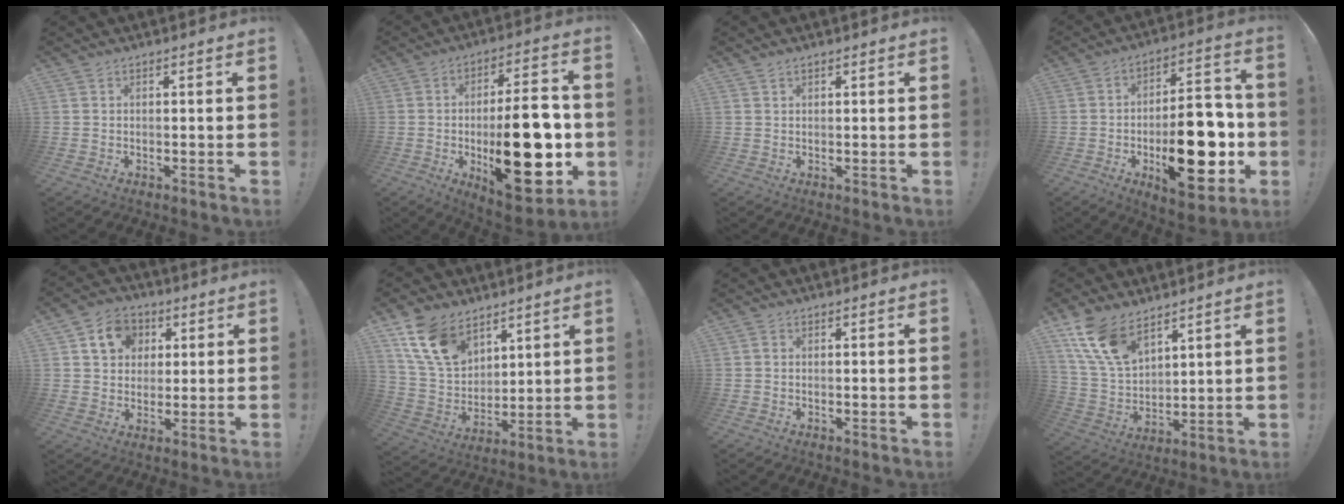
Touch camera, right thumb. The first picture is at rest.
{"total": 25.6, "force": [-4.0, 10.8, 22.8], "torque": [-0.348, 0.006, -0.051]}
{"total": 0.8, "force": [0.7, 0.3, 0.3], "torque": [-0.005, -0.001, 0.014]}
{"total": 23.6, "force": [-5.8, 11.3, 20.0], "torque": [-0.287, 0.032, -0.076]}
{"total": 10.2, "force": [3.7, 8.7, 3.8], "torque": [-0.054, -0.011, 0.073]}
{"total": 15.5, "force": [9.4, 9.8, 7.4], "torque": [-0.141, -0.046, 0.184]}
{"total": 0.6, "force": [-0.2, 0.6, 0.2], "torque": [-0.006, 0.003, -0.003]}
{"total": 14.5, "force": [9.4, 7.9, 7.7], "torque": [-0.161, -0.049, 0.182]}